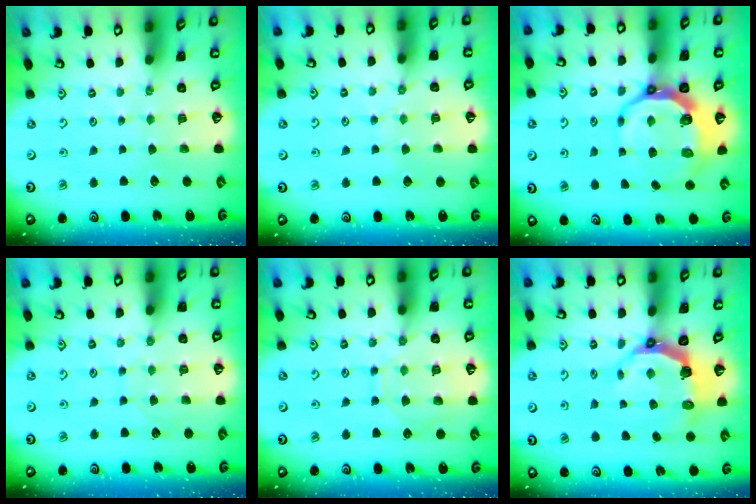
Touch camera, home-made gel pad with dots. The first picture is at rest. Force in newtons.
{"total": 4.6, "press": 4.6, "slide": 0.4}
{"total": 9.6, "press": 8.6, "slide": 4.3}
{"total": 4.3, "press": 4.3, "slide": 0.3}
{"total": 10.3, "press": 10.2, "slide": 1.0}
{"total": 7.5, "press": 5.8, "slide": 4.7}